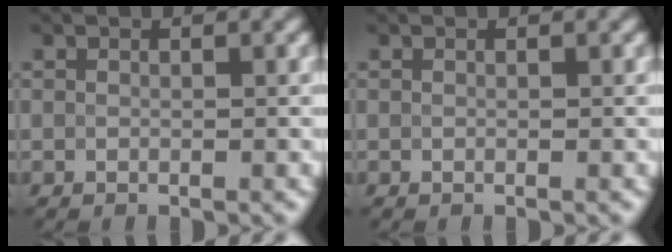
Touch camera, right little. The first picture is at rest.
{"total": 0.0}